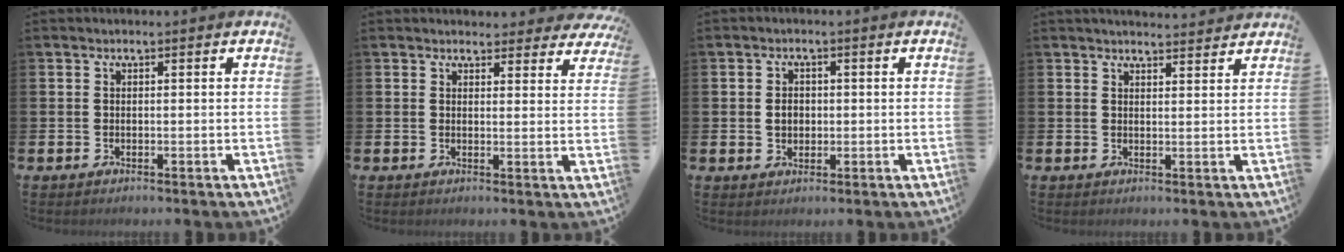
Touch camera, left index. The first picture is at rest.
{"total": 3.1, "force": [2.9, 1.1, 0.2], "torque": [0.009, -0.017, 0.047]}
{"total": 2.3, "force": [0.1, 1.9, 1.2], "torque": [-0.006, 0.001, -0.006]}
{"total": 2.6, "force": [2.6, 0.3, 0.1], "torque": [0.004, -0.018, 0.045]}